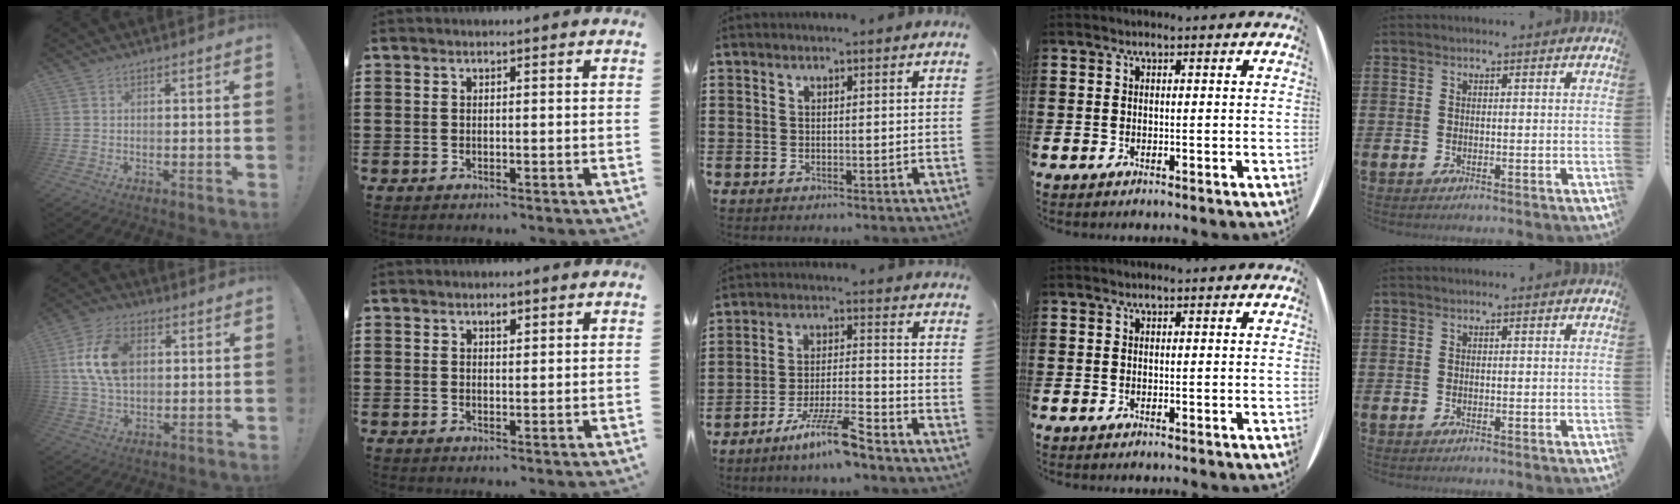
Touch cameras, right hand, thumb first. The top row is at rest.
{"thumb": {"total": 14.7, "force": [3.2, 9.7, 10.7], "torque": [-0.198, 0.006, 0.060]}, "index": {"total": 1.3, "force": [0.7, 0.6, 0.8], "torque": [-0.019, 0.004, 0.013]}, "middle": {"total": 8.5, "force": [-6.4, 0.7, 5.5], "torque": [-0.112, -0.004, -0.122]}}